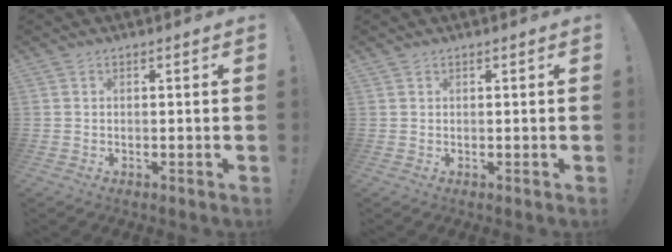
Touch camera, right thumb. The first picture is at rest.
{"total": 0.5, "force": [0.5, 0.1, 0.0], "torque": [0.003, -0.002, 0.010]}